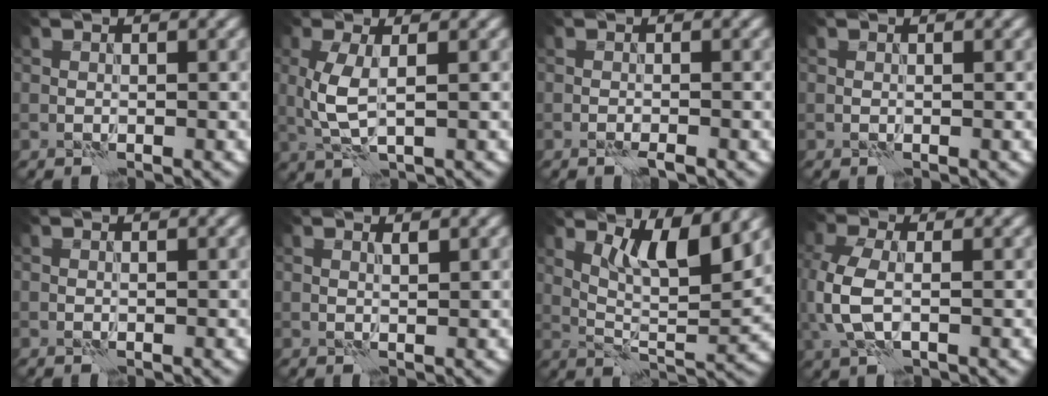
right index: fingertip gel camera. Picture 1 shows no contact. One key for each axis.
{"total": 3.2, "fx": 0.4, "fy": 1.1, "fz": 3.0, "tx": -0.074, "ty": 0.002, "tz": 0.010}
{"total": 1.1, "fx": -0.7, "fy": 0.1, "fz": 0.9, "tx": -0.015, "ty": 0.002, "tz": -0.016}
{"total": 0.0}
{"total": 0.0}
{"total": 0.7, "fx": 0.6, "fy": 0.0, "fz": 0.4, "tx": -0.007, "ty": 0.001, "tz": 0.010}
{"total": 6.4, "fx": 3.4, "fy": 1.7, "fz": 5.2, "tx": -0.091, "ty": -0.010, "tz": 0.064}
{"total": 4.6, "fx": 0.0, "fy": 2.7, "fz": 3.7, "tx": -0.102, "ty": 0.001, "tz": -0.001}